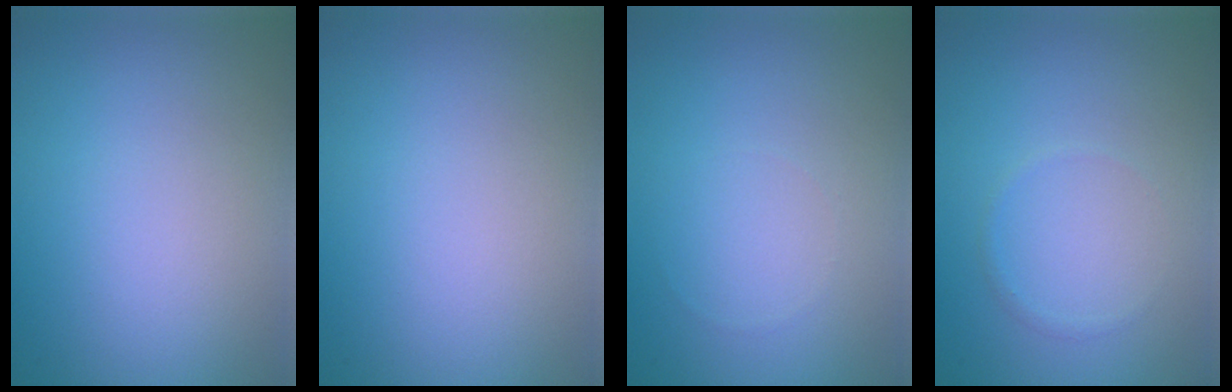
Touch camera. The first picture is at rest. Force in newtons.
{"total": 0.0}
{"total": 0.0}
{"total": 0.5, "press": 0.5, "slide": 0.0}